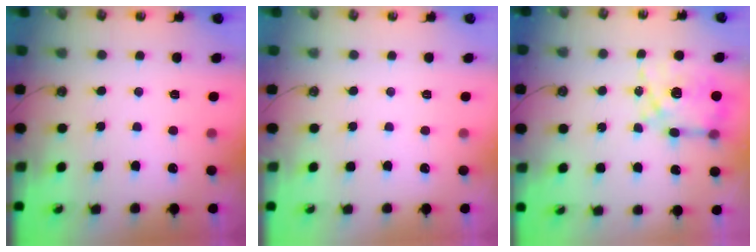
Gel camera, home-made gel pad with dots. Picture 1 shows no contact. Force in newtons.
{"total": 0.0}
{"total": 10.7, "press": 10.6, "slide": 1.1}